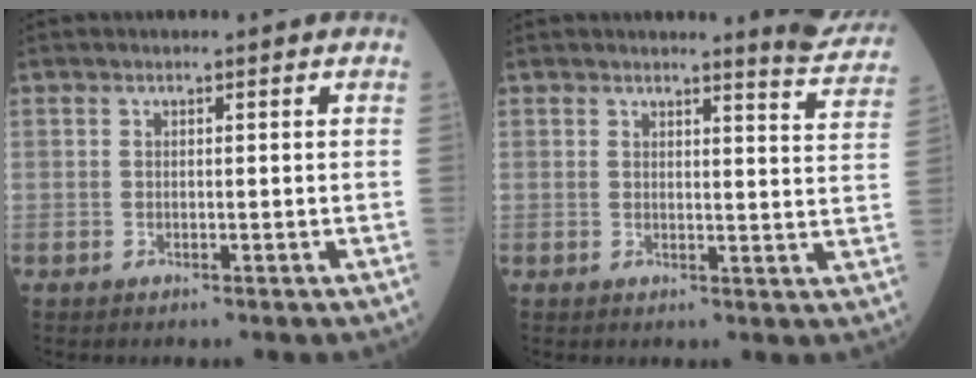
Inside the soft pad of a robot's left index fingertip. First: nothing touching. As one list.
[{"total": 6.0, "force": [6.0, 0.0, 0.7], "torque": [-0.007, -0.042, 0.051]}]